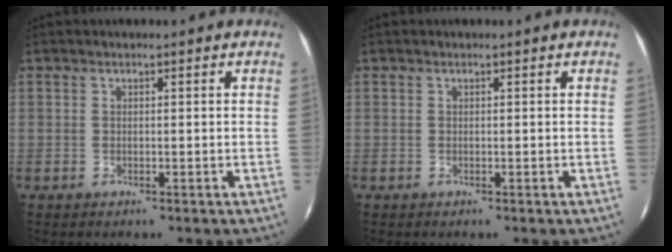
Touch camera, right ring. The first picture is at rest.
{"total": 0.0}